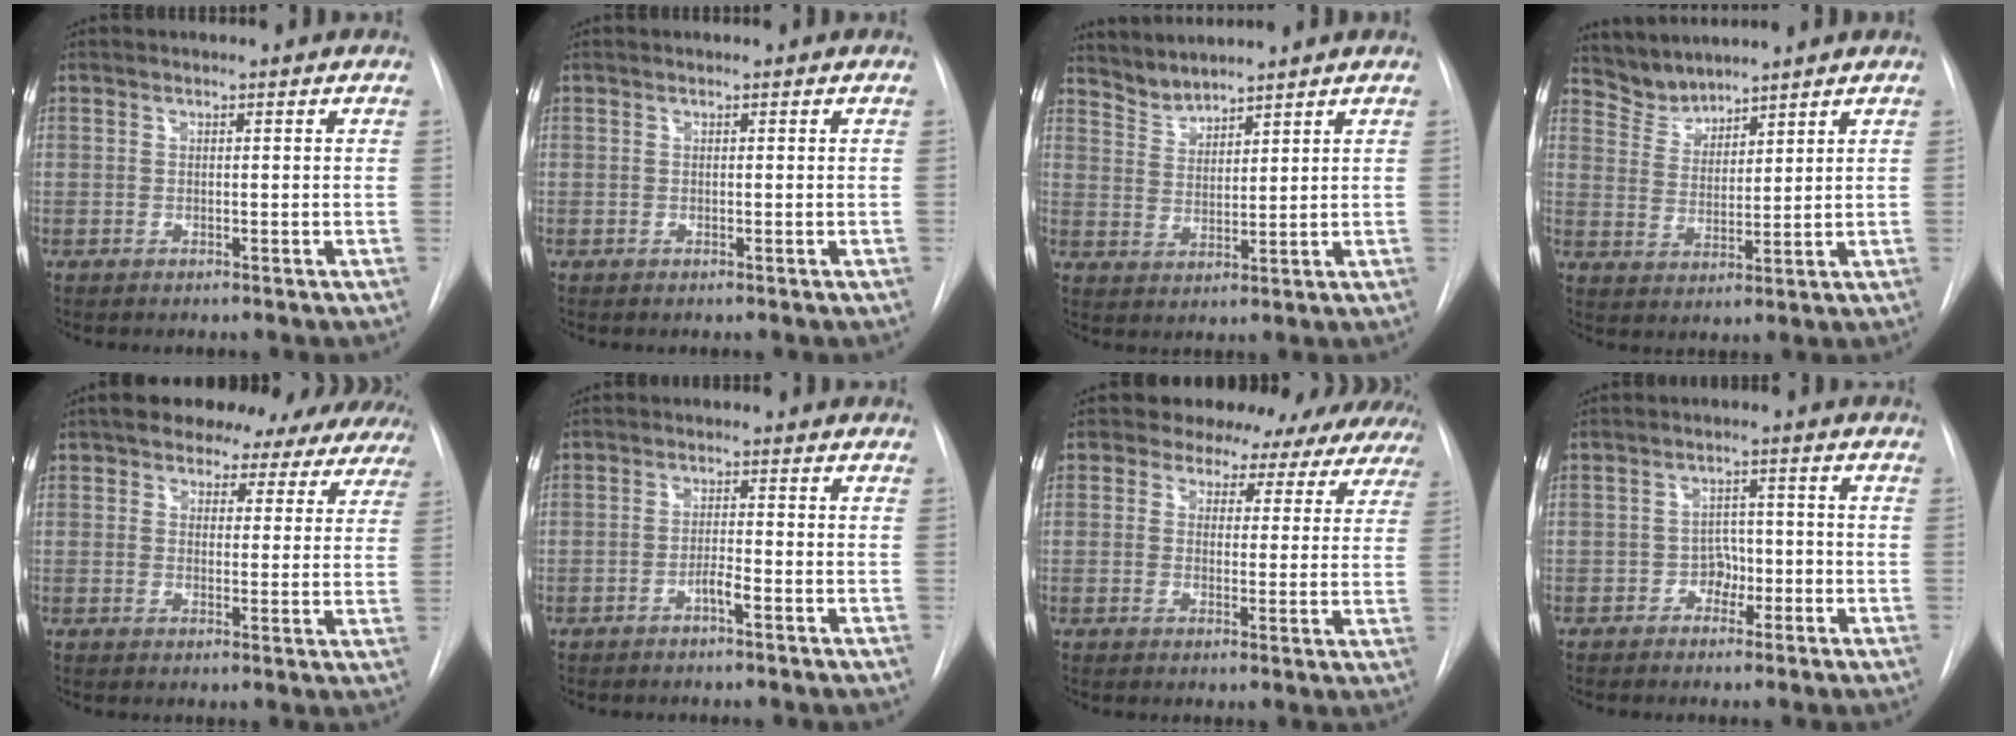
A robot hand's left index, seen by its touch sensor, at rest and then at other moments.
{"total": 0.0}
{"total": 4.3, "force": [4.3, -0.2, -0.1], "torque": [-0.004, 0.005, 0.092]}
{"total": 4.8, "force": [4.7, 0.5, -0.5], "torque": [0.008, 0.007, 0.102]}
{"total": 16.7, "force": [14.0, 6.9, 5.9], "torque": [-0.074, 0.027, 0.157]}
{"total": 2.1, "force": [-1.3, 0.1, 1.6], "torque": [-0.027, 0.002, -0.023]}
{"total": 13.8, "force": [11.9, 6.6, 2.3], "torque": [-0.007, 0.012, 0.111]}
{"total": 3.1, "force": [-1.5, 2.2, 1.6], "torque": [-0.015, 0.009, -0.025]}